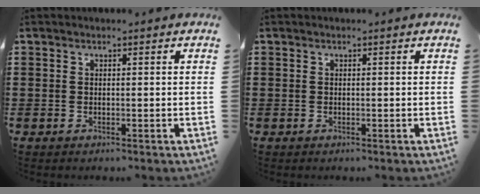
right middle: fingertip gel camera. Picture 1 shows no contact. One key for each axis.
{"total": 0.0}